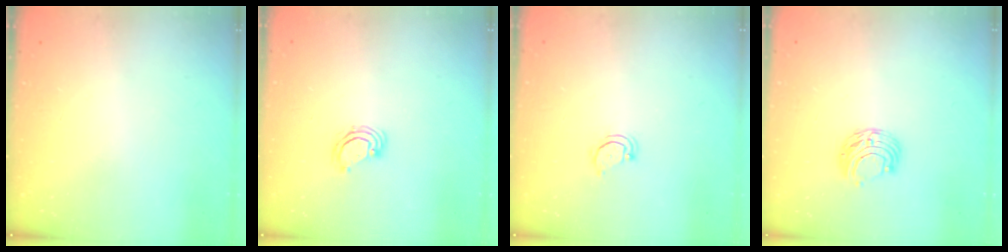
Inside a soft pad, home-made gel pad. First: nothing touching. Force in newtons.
{"total": 4.4, "press": 4.4, "slide": 0.5}
{"total": 3.3, "press": 3.3, "slide": 0.2}
{"total": 7.6, "press": 7.5, "slide": 0.6}